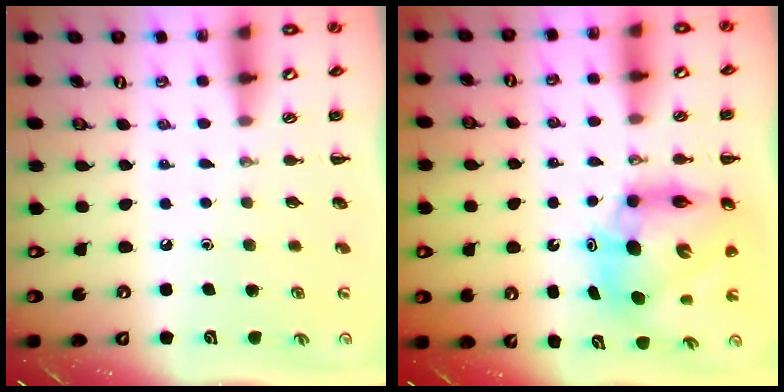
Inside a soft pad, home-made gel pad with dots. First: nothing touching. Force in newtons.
{"total": 11.3, "press": 10.8, "slide": 3.2}